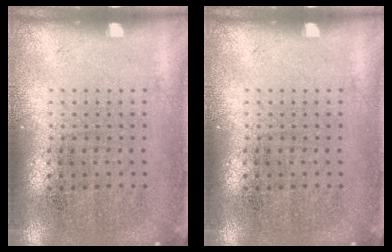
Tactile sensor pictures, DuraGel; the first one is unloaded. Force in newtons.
{"total": 0.0}